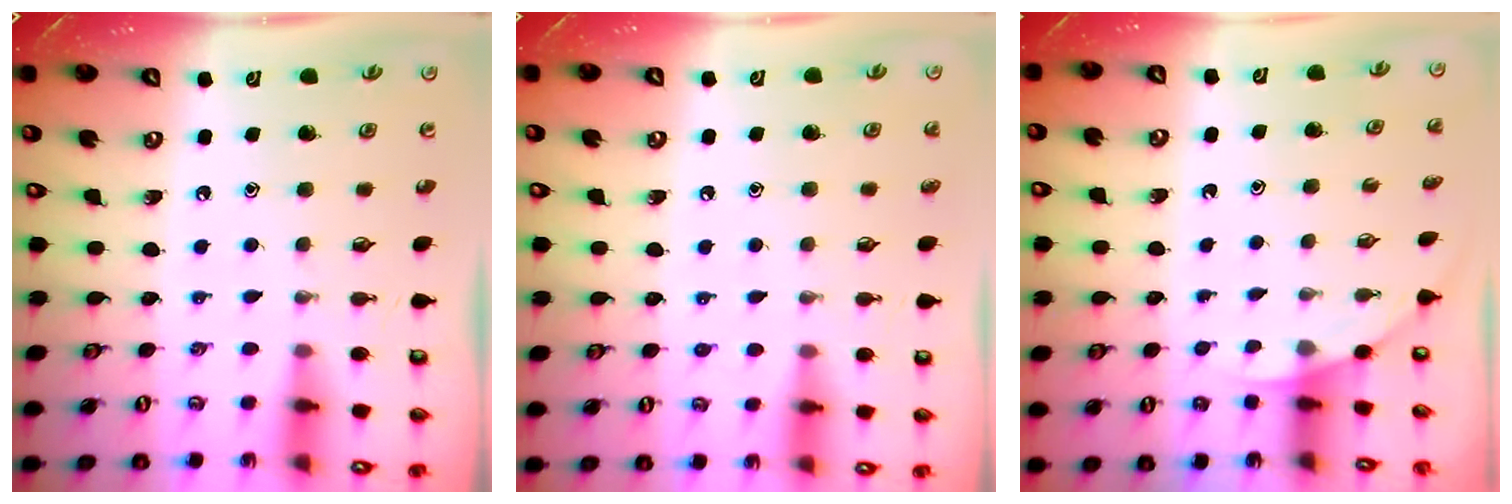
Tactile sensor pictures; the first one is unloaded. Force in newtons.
{"total": 2.9, "press": 2.9, "slide": 0.4}
{"total": 2.6, "press": 2.6, "slide": 0.1}